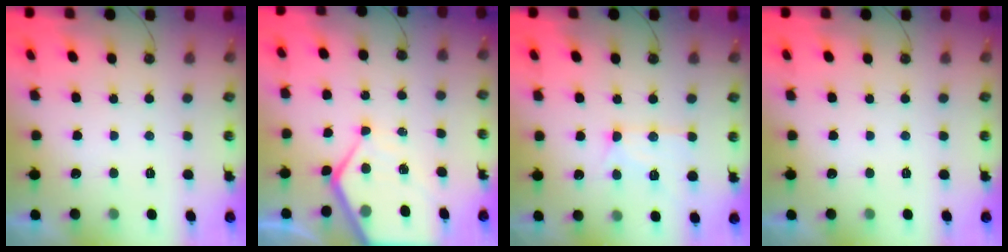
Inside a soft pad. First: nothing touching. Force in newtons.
{"total": 10.4, "press": 10.3, "slide": 1.1}
{"total": 11.9, "press": 11.8, "slide": 0.9}
{"total": 0.0}